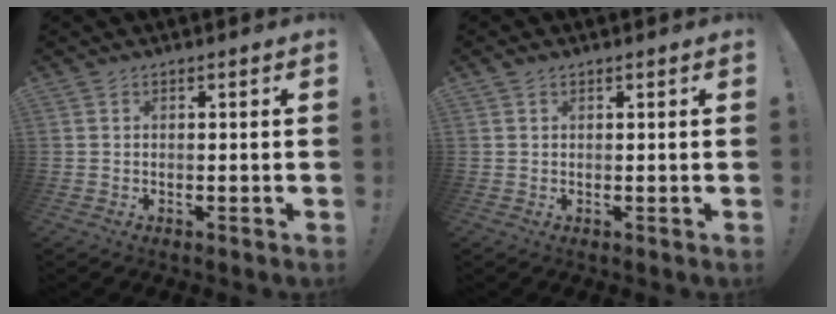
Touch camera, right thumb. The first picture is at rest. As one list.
[{"total": 0.6, "force": [0.4, 0.4, 0.3], "torque": [-0.004, 0.000, 0.007]}]